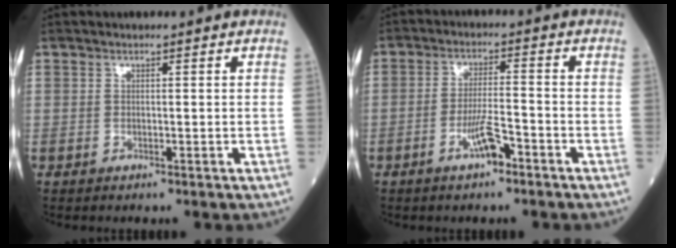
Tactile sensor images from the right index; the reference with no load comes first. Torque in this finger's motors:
{"motor_torque": [0.47, -0.07, 0.24, 0.07]}